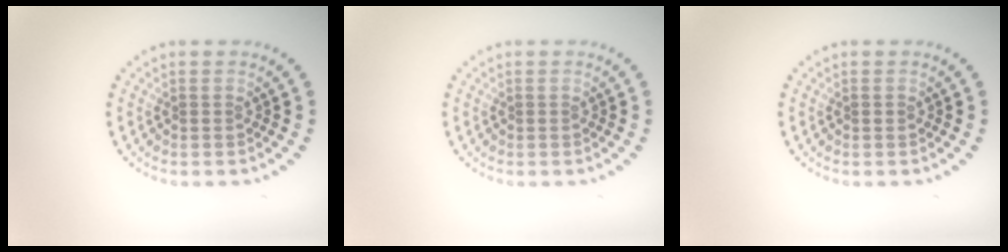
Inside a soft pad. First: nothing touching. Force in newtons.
{"total": 0.0}
{"total": 0.5, "press": 0.4, "slide": 0.3}